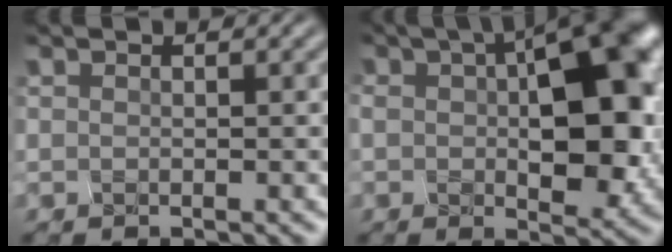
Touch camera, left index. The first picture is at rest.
{"total": 11.2, "force": [0.6, 5.3, 9.9], "torque": [-0.140, 0.006, 0.033]}